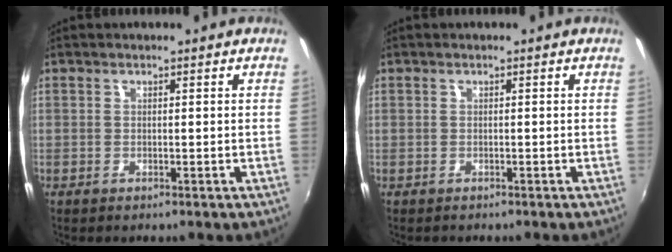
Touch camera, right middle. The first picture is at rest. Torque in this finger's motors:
{"motor_torque": [-1.00, 0.31, -0.50, -0.21]}